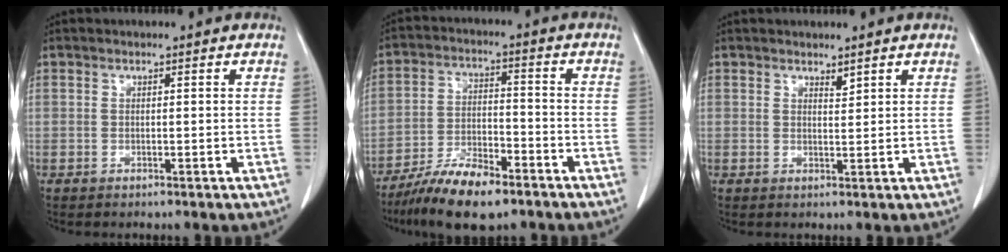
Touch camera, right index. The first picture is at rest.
{"total": 10.7, "force": [-7.9, 2.8, 6.7], "torque": [-0.123, -0.014, -0.141]}
{"total": 1.1, "force": [1.0, 0.2, 0.5], "torque": [-0.011, -0.007, 0.019]}